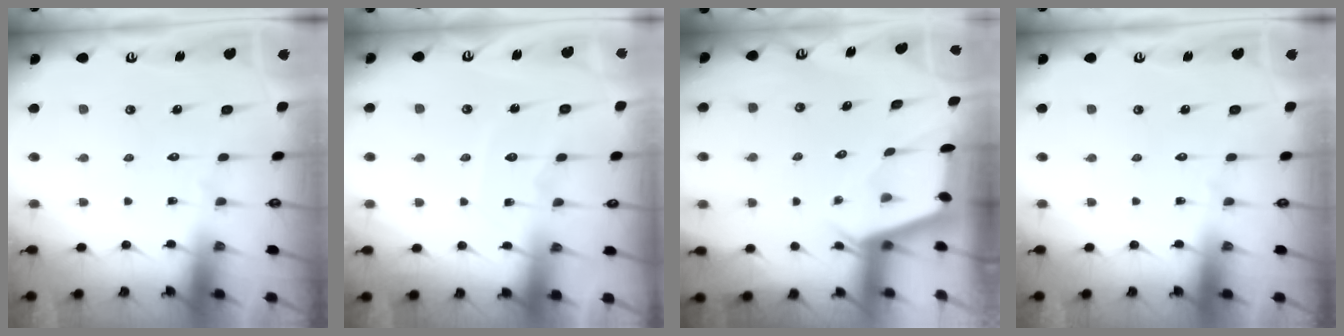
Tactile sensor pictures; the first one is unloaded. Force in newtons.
{"total": 6.1, "press": 6.0, "slide": 0.5}
{"total": 2.0, "press": 2.0, "slide": 0.3}
{"total": 0.0}